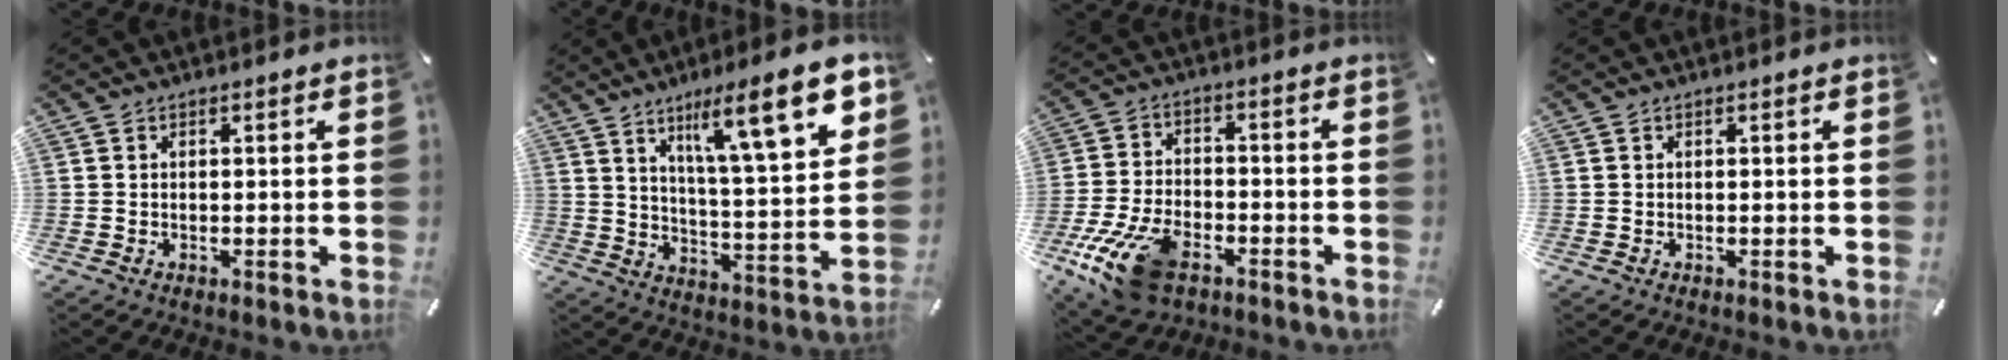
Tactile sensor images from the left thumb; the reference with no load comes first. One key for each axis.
{"total": 17.9, "fx": 10.0, "fy": 3.9, "fz": 14.3, "tx": -0.218, "ty": -0.055, "tz": 0.152}
{"total": 15.1, "fx": -8.3, "fy": 8.1, "fz": 9.7, "tx": -0.197, "ty": 0.036, "tz": -0.142}
{"total": 0.0}